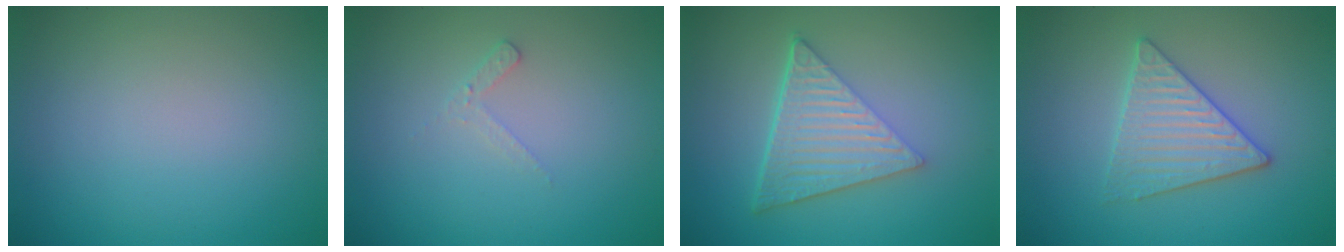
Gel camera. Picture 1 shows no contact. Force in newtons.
{"total": 1.2, "press": 1.1, "slide": 0.3}
{"total": 6.7, "press": 4.4, "slide": 5.0}
{"total": 3.5, "press": 3.4, "slide": 0.3}